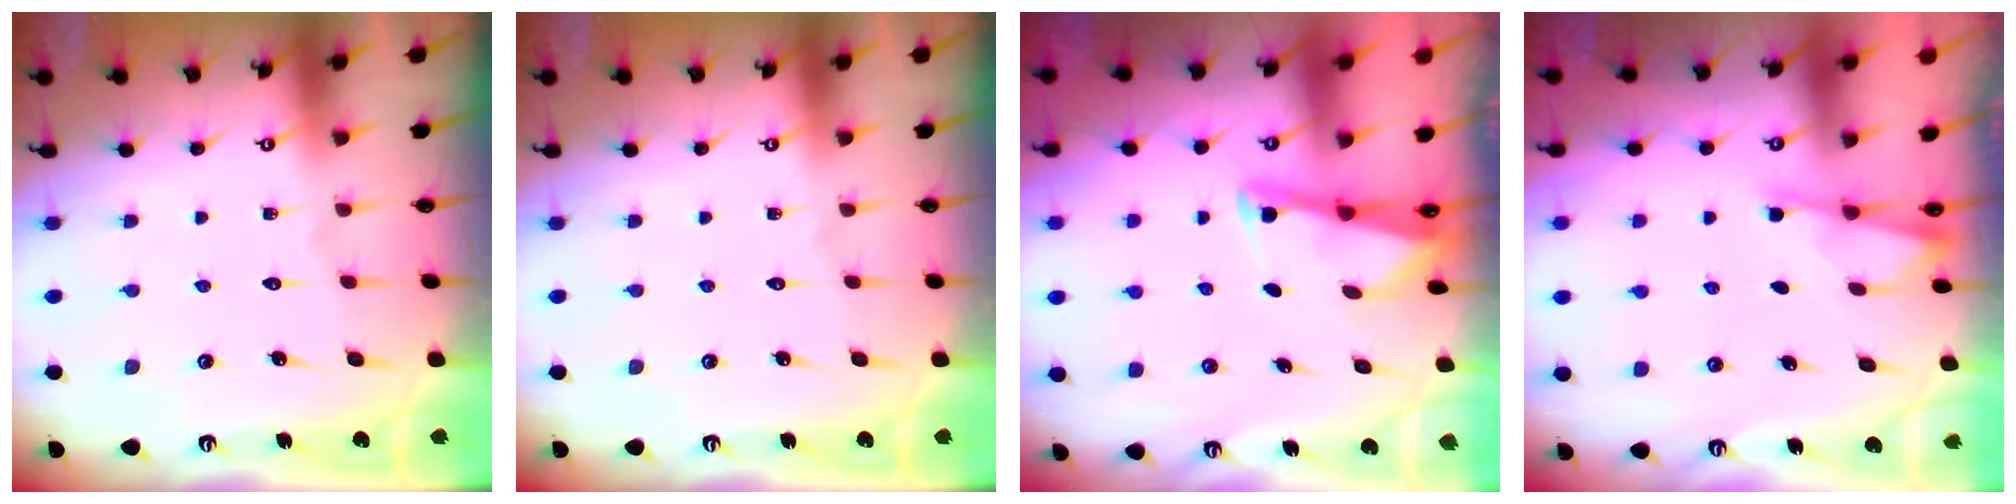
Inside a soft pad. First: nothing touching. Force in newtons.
{"total": 0.0}
{"total": 2.5, "press": 2.5, "slide": 0.2}
{"total": 1.2, "press": 1.2, "slide": 0.3}